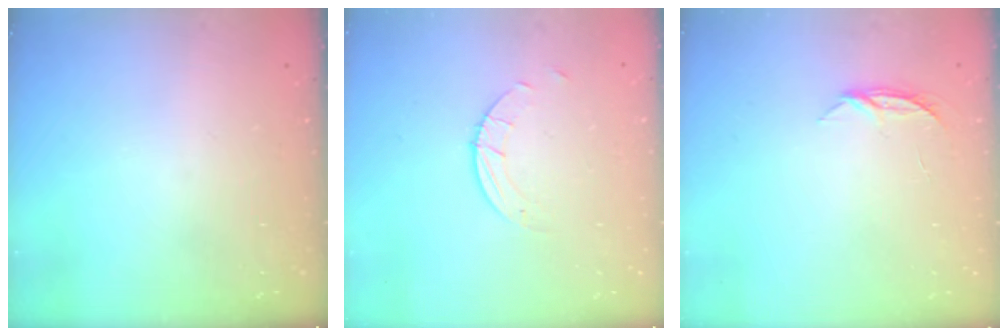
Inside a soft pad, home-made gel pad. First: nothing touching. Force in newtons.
{"total": 2.7, "press": 2.7, "slide": 0.3}
{"total": 4.0, "press": 4.0, "slide": 0.5}